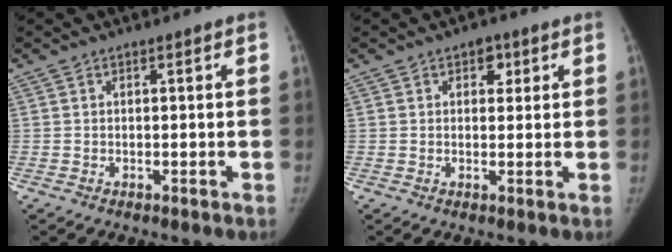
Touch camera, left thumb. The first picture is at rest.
{"total": 2.9, "force": [1.4, 2.0, 1.6], "torque": [0.000, -0.003, 0.015]}